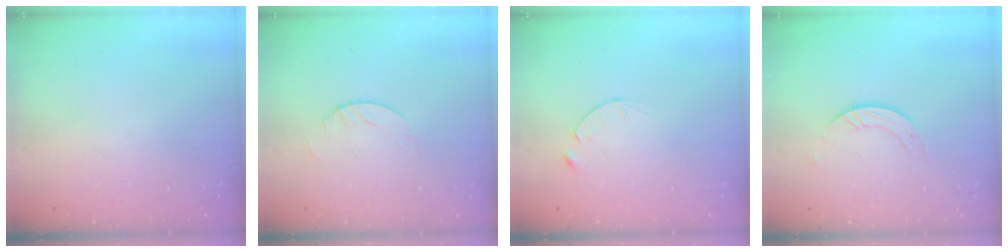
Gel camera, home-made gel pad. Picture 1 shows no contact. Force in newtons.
{"total": 2.0, "press": 2.0, "slide": 0.2}
{"total": 4.1, "press": 4.0, "slide": 0.4}
{"total": 3.9, "press": 3.9, "slide": 0.1}